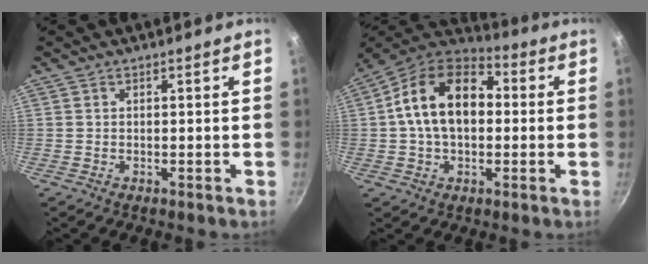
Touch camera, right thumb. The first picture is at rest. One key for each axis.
{"total": 16.7, "fx": 1.2, "fy": 11.0, "fz": 12.4, "tx": -0.182, "ty": 0.034, "tz": 0.002}